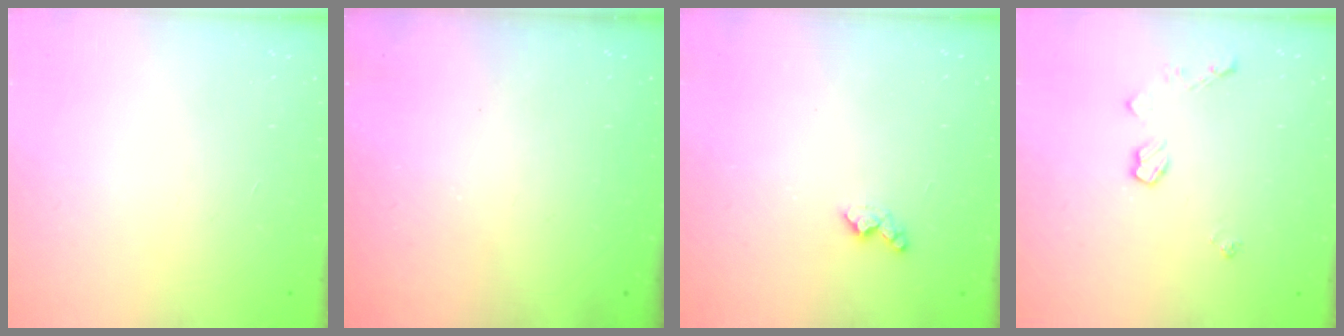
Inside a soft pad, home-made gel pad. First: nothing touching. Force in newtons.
{"total": 0.0}
{"total": 5.9, "press": 5.9, "slide": 0.6}
{"total": 5.5, "press": 5.4, "slide": 0.6}